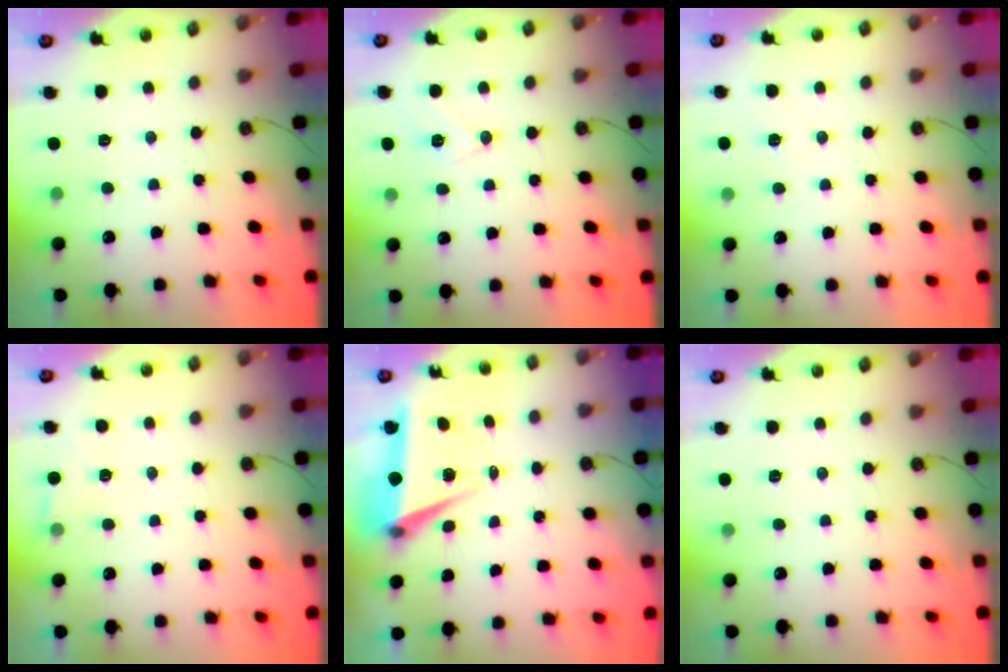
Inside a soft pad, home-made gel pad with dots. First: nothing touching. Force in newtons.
{"total": 8.6, "press": 7.8, "slide": 3.6}
{"total": 2.7, "press": 2.3, "slide": 1.4}
{"total": 3.0, "press": 2.8, "slide": 1.1}
{"total": 7.6, "press": 6.3, "slide": 4.2}
{"total": 2.9, "press": 2.2, "slide": 1.9}